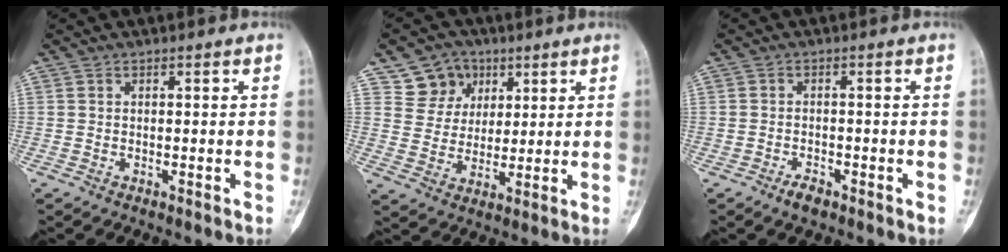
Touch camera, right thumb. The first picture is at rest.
{"total": 9.0, "force": [4.7, 7.3, 2.3], "torque": [-0.002, -0.019, 0.087]}
{"total": 2.2, "force": [-1.6, 1.1, 1.0], "torque": [-0.017, 0.008, -0.026]}